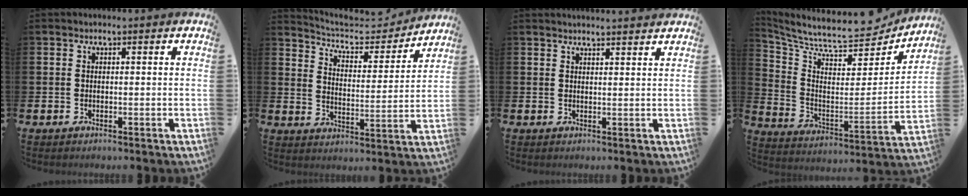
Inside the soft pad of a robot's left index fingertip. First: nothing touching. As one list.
[{"total": 6.1, "force": [5.7, 1.7, 1.4], "torque": [-0.057, -0.041, 0.094]}, {"total": 1.9, "force": [1.9, -0.2, -0.1], "torque": [0.006, -0.012, 0.034]}, {"total": 8.5, "force": [7.7, 1.9, 2.9], "torque": [-0.093, -0.064, 0.126]}]